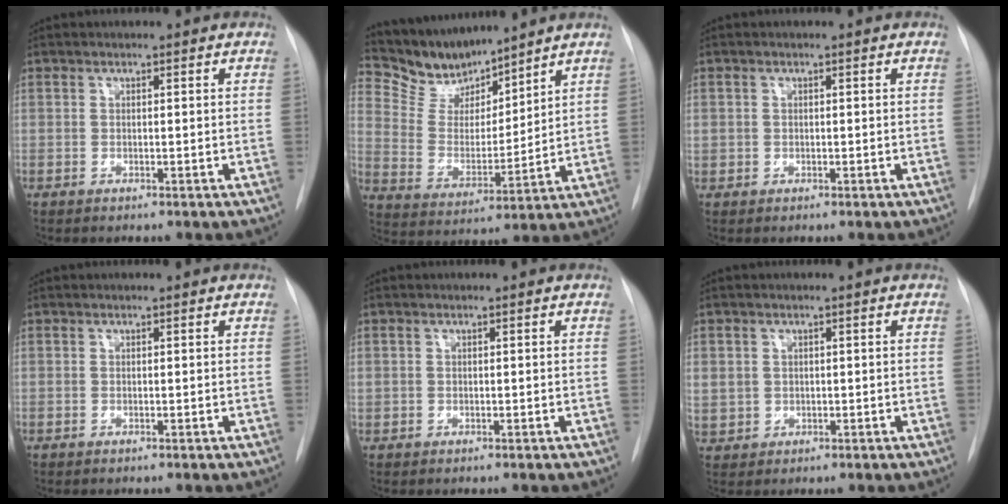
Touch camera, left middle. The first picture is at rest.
{"total": 10.4, "force": [10.1, 2.2, 1.7], "torque": [-0.042, 0.002, 0.207]}
{"total": 1.0, "force": [0.0, 1.0, 0.2], "torque": [-0.001, 0.005, 0.000]}
{"total": 0.0}
{"total": 0.5, "force": [0.0, 0.5, 0.1], "torque": [0.003, 0.004, 0.000]}
{"total": 5.4, "force": [0.5, 5.1, 1.7], "torque": [-0.061, 0.006, 0.028]}